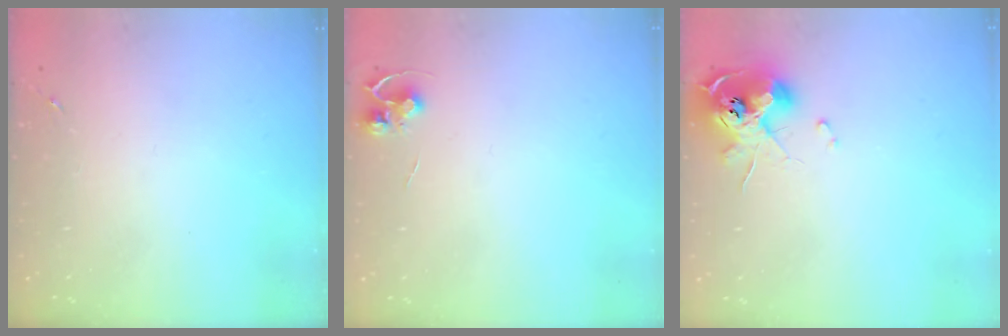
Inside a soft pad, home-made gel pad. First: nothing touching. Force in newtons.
{"total": 5.7, "press": 5.6, "slide": 0.4}
{"total": 13.1, "press": 13.0, "slide": 1.8}